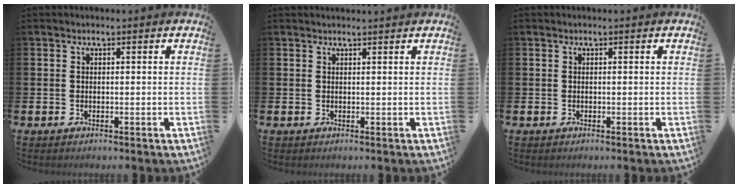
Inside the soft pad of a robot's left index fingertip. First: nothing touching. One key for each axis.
{"total": 0.7, "fx": 0.7, "fy": -0.1, "fz": 0.0, "tx": 0.014, "ty": -0.006, "tz": 0.010}
{"total": 0.0}